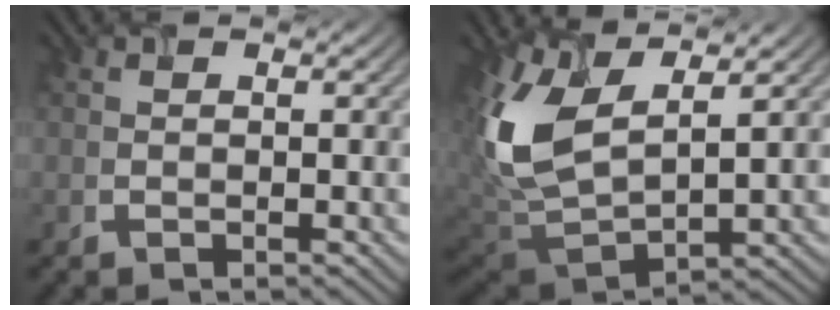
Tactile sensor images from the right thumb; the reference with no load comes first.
{"total": 11.2, "force": [4.5, 5.4, 8.7], "torque": [-0.227, 0.000, 0.102]}